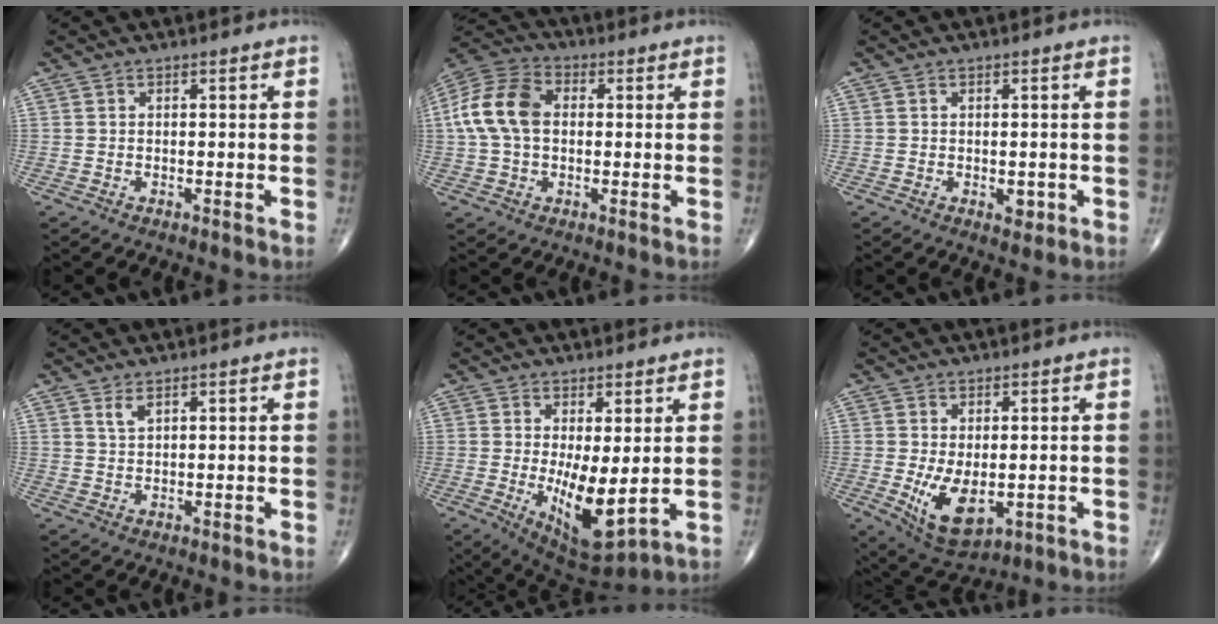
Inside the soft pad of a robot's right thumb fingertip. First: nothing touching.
{"total": 12.7, "force": [1.0, 8.6, 9.3], "torque": [-0.187, 0.030, 0.011]}
{"total": 2.1, "force": [-0.5, 1.1, 1.6], "torque": [-0.015, -0.002, -0.004]}
{"total": 1.9, "force": [1.3, 0.7, 1.2], "torque": [-0.025, -0.005, 0.030]}
{"total": 10.6, "force": [-0.6, 3.8, 9.8], "torque": [-0.158, -0.030, 0.007]}
{"total": 9.1, "force": [-1.5, 4.9, 7.5], "torque": [-0.126, -0.017, -0.007]}